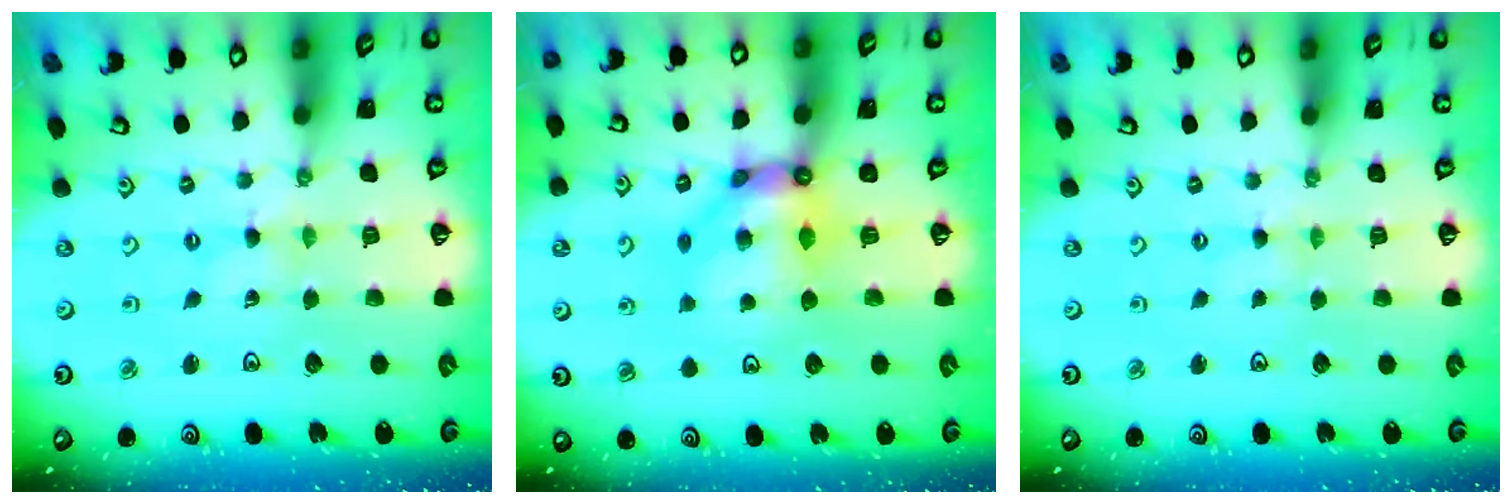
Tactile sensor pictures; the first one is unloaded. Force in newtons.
{"total": 10.6, "press": 10.6, "slide": 1.1}
{"total": 1.2, "press": 1.2, "slide": 0.3}